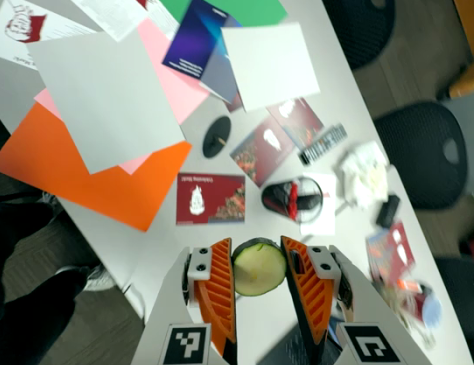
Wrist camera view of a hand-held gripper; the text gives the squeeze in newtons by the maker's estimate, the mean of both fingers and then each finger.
{"total": 11.3, "left": 11.6, "right": 11.1}